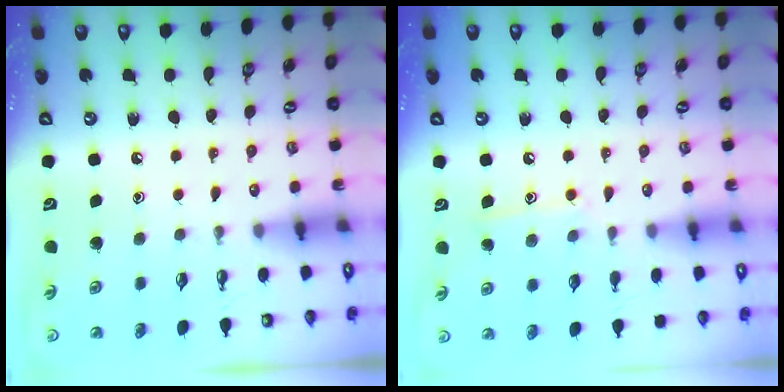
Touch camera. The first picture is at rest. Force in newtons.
{"total": 8.3, "press": 8.2, "slide": 0.6}